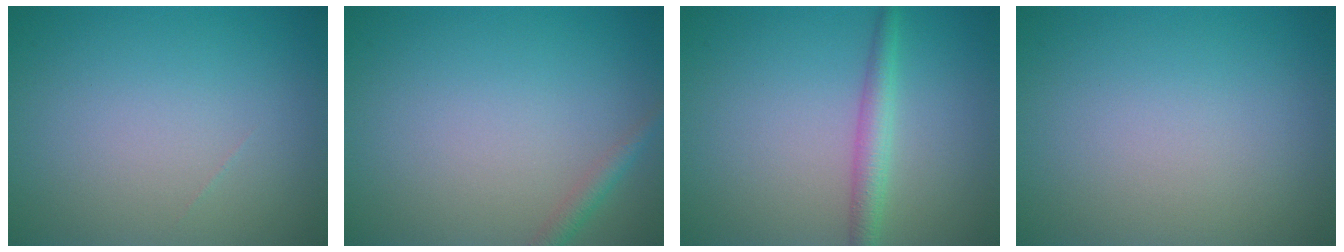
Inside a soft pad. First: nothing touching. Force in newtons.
{"total": 1.4, "press": 1.4, "slide": 0.1}
{"total": 2.3, "press": 2.3, "slide": 0.0}
{"total": 0.0}